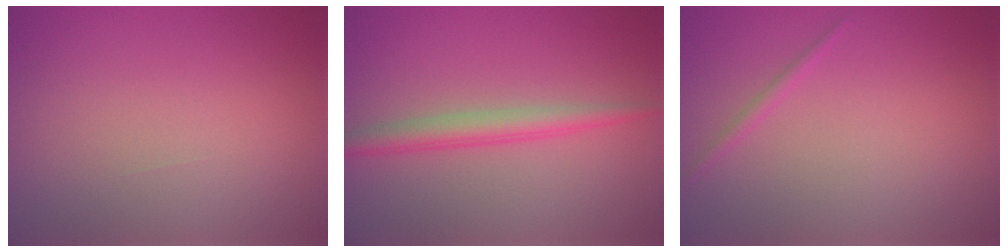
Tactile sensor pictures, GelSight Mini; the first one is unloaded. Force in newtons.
{"total": 2.7, "press": 2.7, "slide": 0.1}
{"total": 0.7, "press": 0.7, "slide": 0.1}